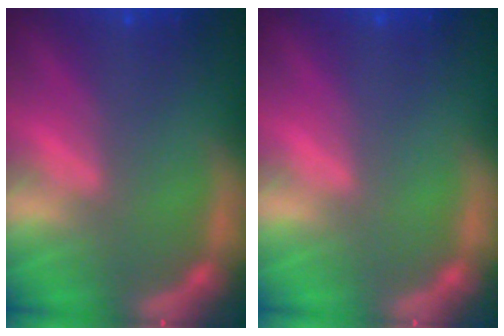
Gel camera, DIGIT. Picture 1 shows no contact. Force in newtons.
{"total": 0.0}